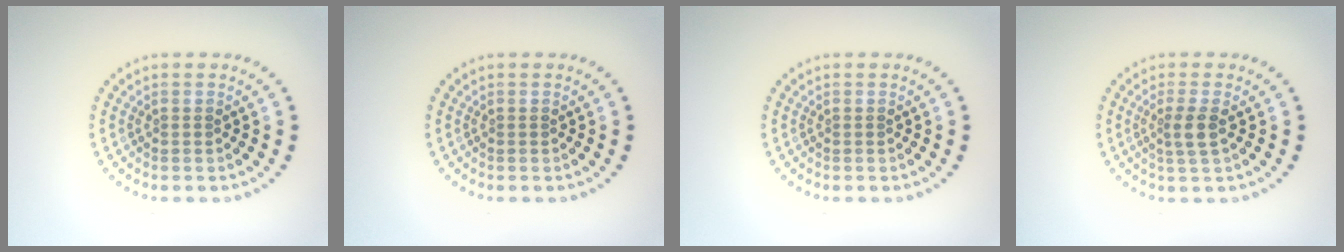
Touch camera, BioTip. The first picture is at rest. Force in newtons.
{"total": 0.0}
{"total": 0.0}
{"total": 1.9, "press": 1.6, "slide": 1.0}